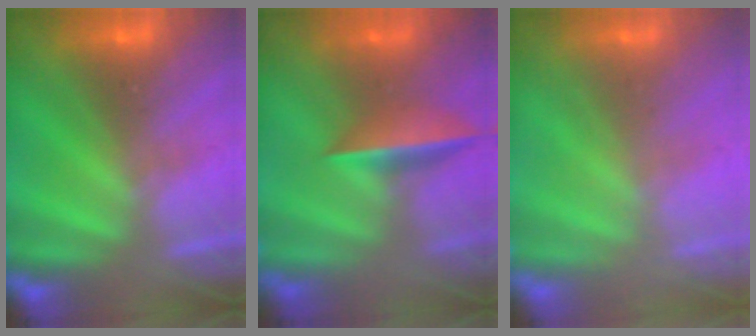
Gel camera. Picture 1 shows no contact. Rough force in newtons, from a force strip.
{"total": 1.2}
{"total": 2.1}